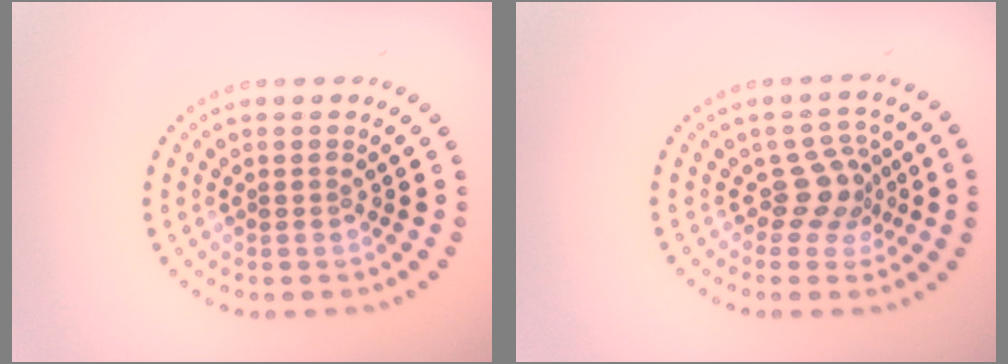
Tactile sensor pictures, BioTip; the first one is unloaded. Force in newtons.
{"total": 3.0, "press": 2.2, "slide": 2.0}